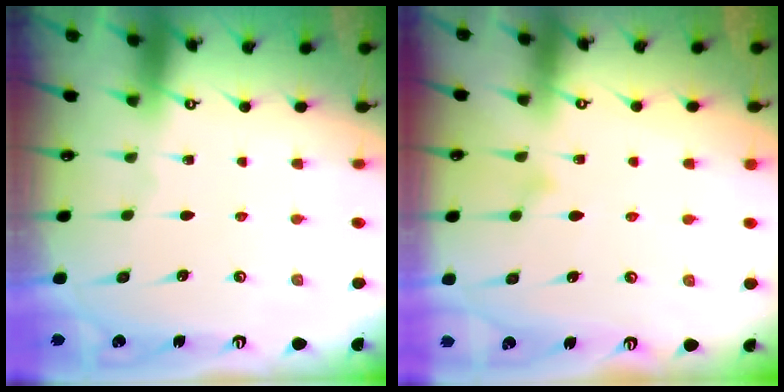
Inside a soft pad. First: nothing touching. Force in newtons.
{"total": 9.7, "press": 9.7, "slide": 0.3}